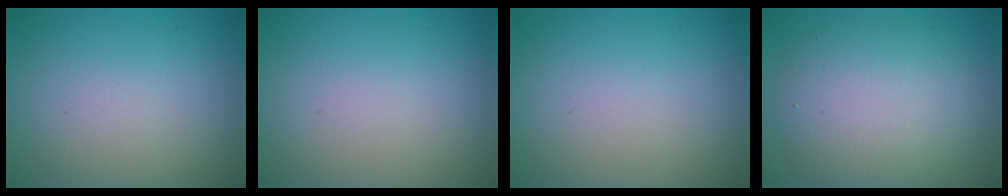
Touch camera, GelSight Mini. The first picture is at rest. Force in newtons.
{"total": 0.0}
{"total": 0.0}
{"total": 7.8, "press": 7.8, "slide": 0.5}